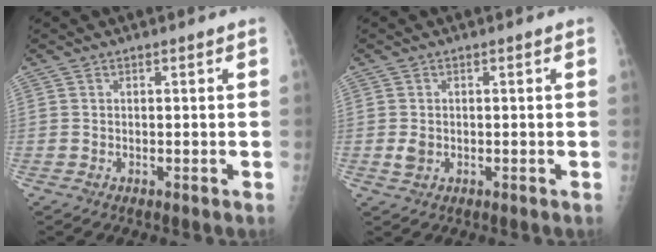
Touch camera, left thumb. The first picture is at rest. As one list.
[{"total": 1.9, "force": [0.0, 1.3, 1.3], "torque": [-0.023, 0.002, 0.004]}]